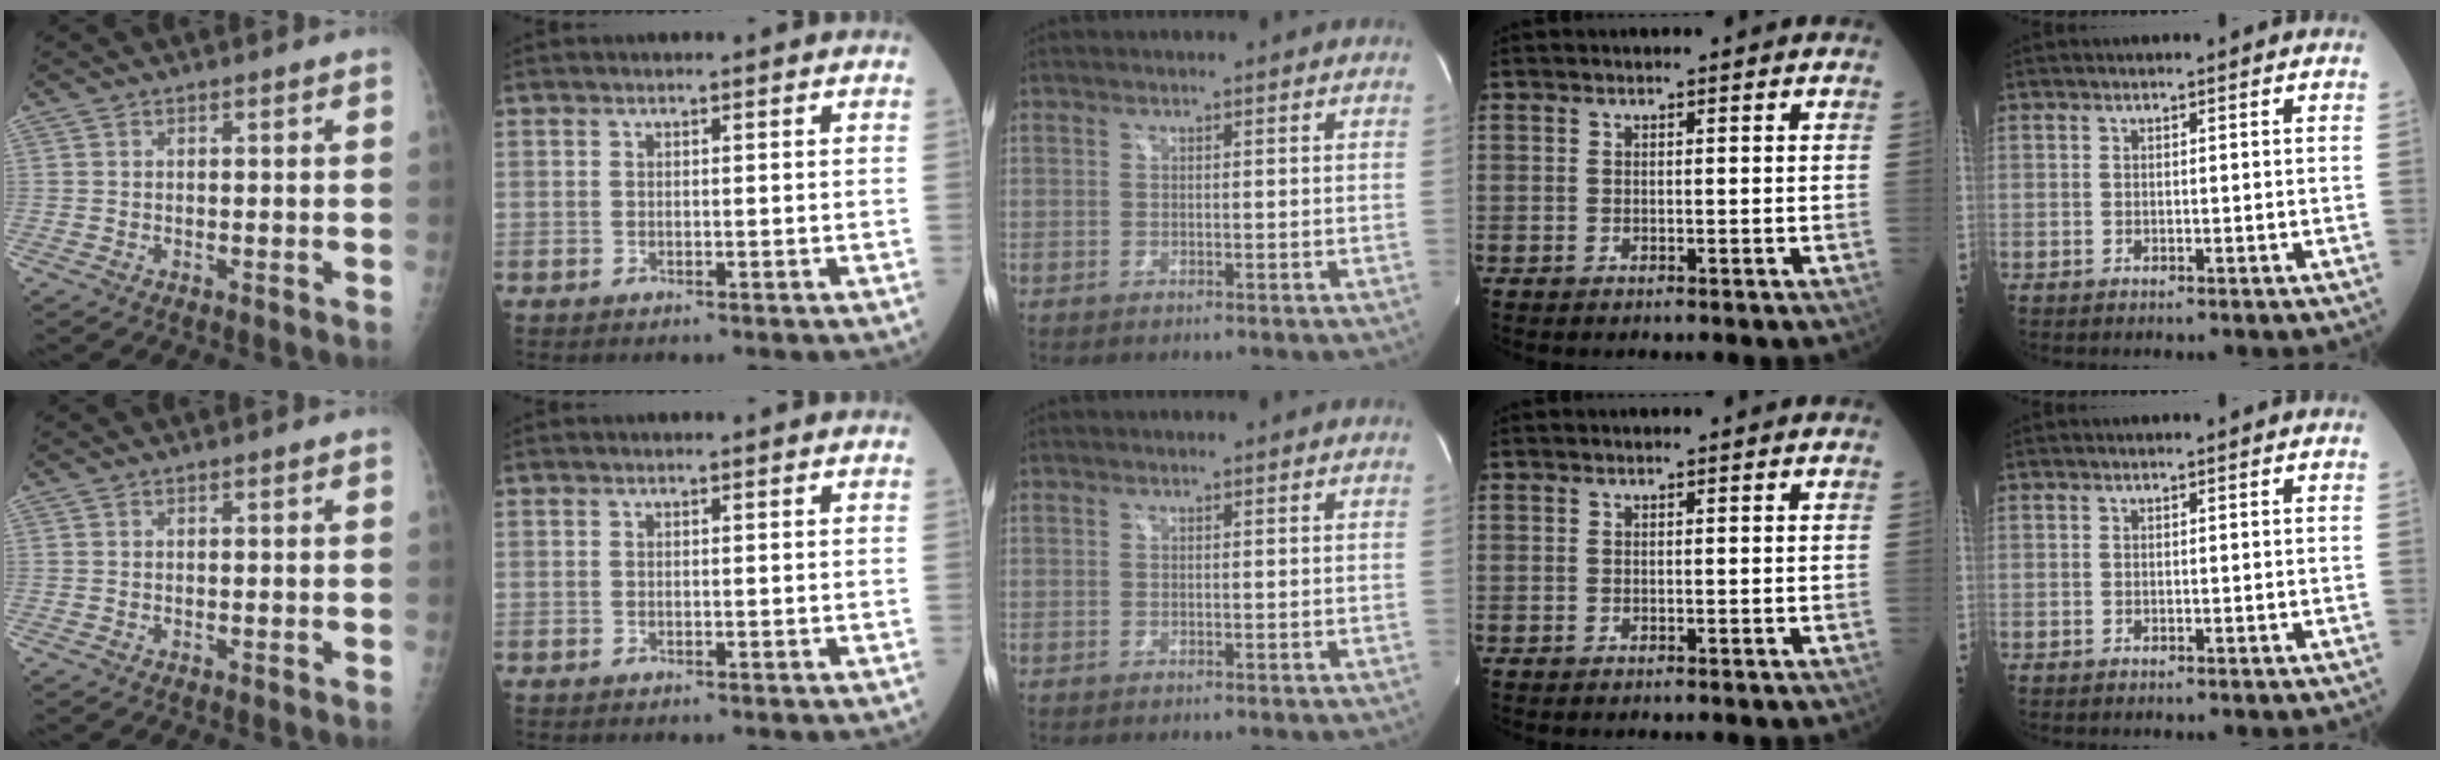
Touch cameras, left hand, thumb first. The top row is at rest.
{}